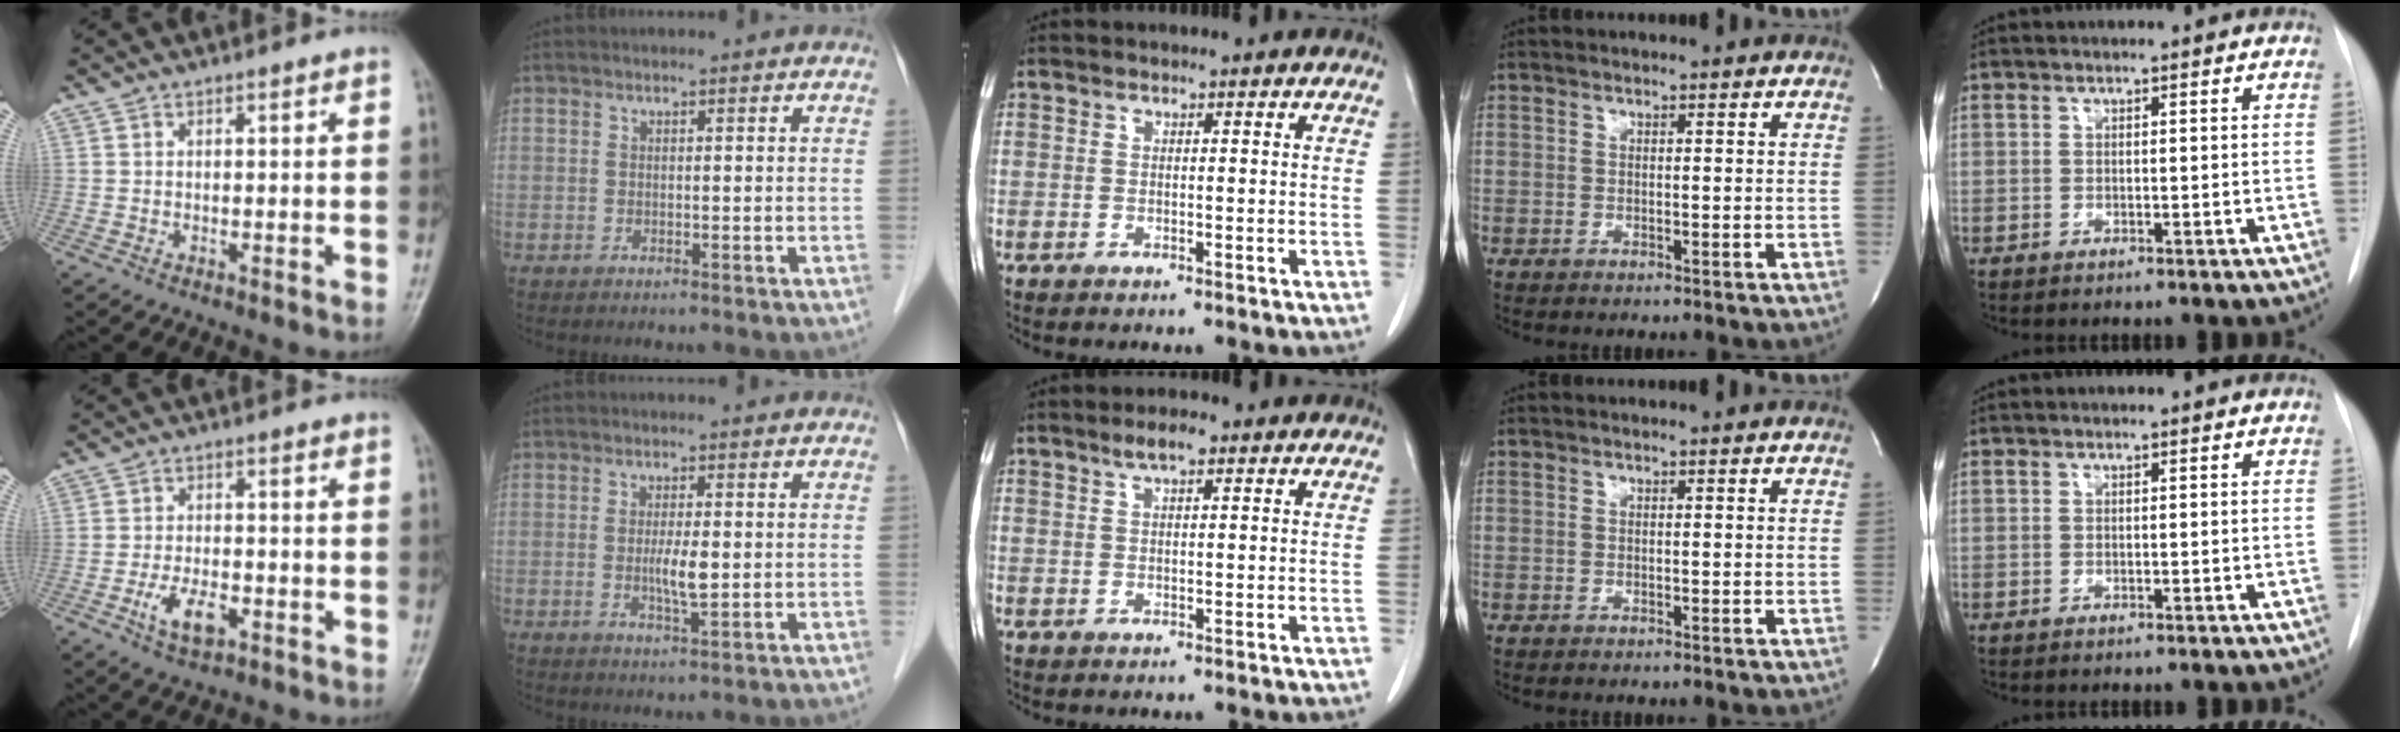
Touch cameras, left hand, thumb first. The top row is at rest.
{"thumb": {"total": 6.0, "force": [-2.5, 3.0, 4.5], "torque": [-0.083, 0.009, -0.044]}, "index": {"total": 3.7, "force": [-0.1, 0.5, 3.6], "torque": [-0.067, -0.005, 0.000]}, "middle": {"total": 2.9, "force": [1.9, 0.6, 2.1], "torque": [-0.041, 0.007, 0.034]}}